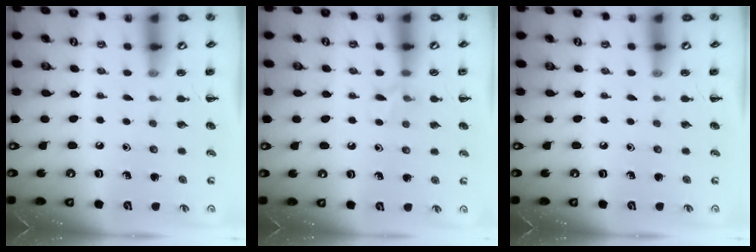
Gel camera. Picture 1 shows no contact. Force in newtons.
{"total": 7.0, "press": 6.6, "slide": 2.2}
{"total": 0.0}